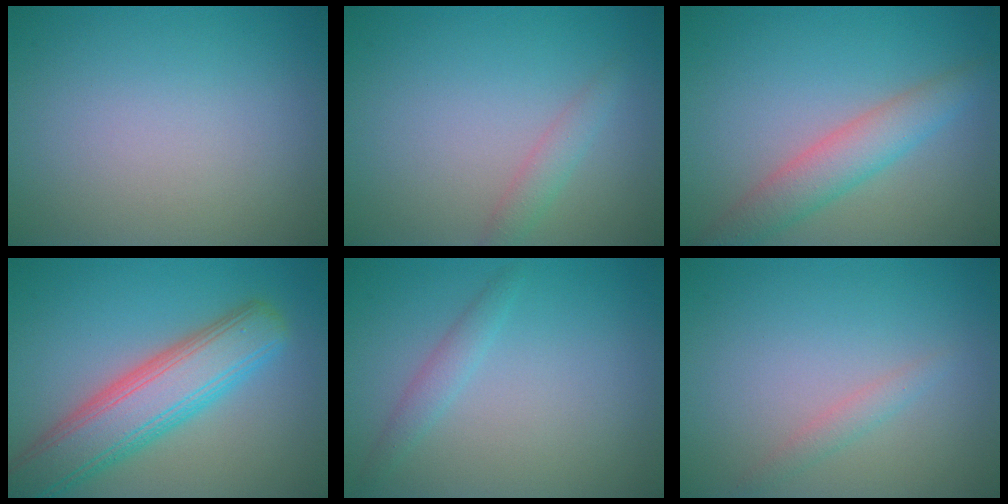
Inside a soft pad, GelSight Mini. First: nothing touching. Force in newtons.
{"total": 1.5, "press": 1.5, "slide": 0.1}
{"total": 3.8, "press": 3.8, "slide": 0.2}
{"total": 7.8, "press": 7.8, "slide": 0.4}
{"total": 1.4, "press": 1.4, "slide": 0.1}
{"total": 1.2, "press": 1.2, "slide": 0.0}